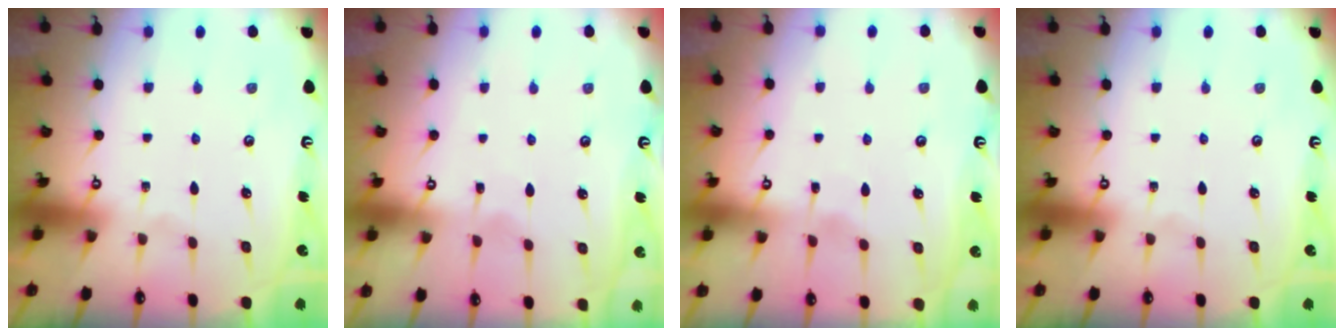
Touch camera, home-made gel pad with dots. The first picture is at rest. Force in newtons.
{"total": 3.5, "press": 3.4, "slide": 0.4}
{"total": 2.6, "press": 2.5, "slide": 0.2}
{"total": 0.0}